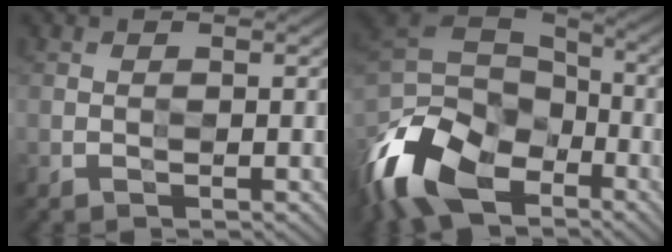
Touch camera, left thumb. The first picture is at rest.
{"total": 14.4, "force": [-8.1, 9.3, 7.5], "torque": [-0.206, -0.015, -0.158]}